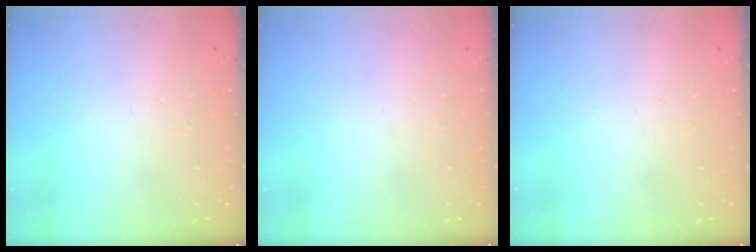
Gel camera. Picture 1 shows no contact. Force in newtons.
{"total": 0.0}
{"total": 0.0}